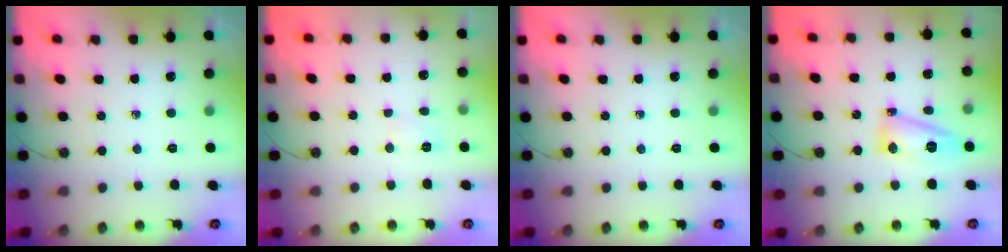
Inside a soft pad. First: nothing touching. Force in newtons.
{"total": 3.5, "press": 3.5, "slide": 0.4}
{"total": 0.0}
{"total": 10.5, "press": 10.5, "slide": 0.8}